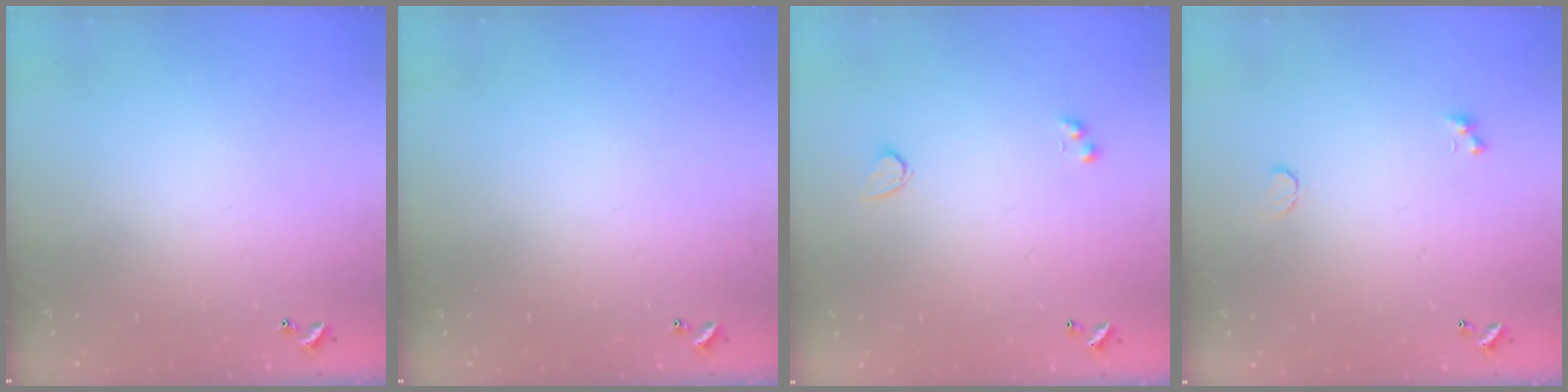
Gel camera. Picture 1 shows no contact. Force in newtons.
{"total": 0.0}
{"total": 1.9, "press": 1.5, "slide": 1.1}
{"total": 0.6, "press": 0.4, "slide": 0.4}